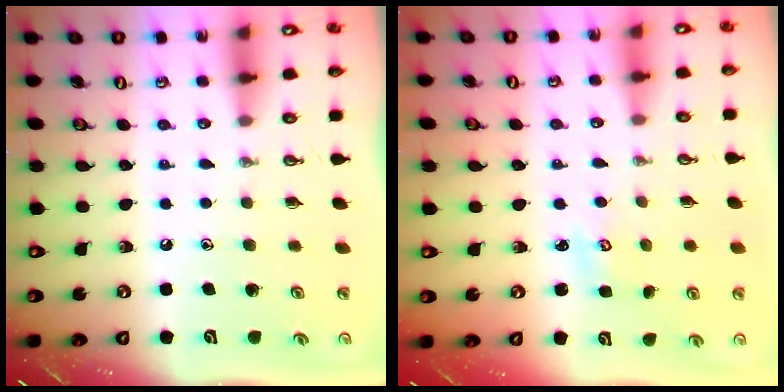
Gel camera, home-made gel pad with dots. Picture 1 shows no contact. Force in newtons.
{"total": 2.2, "press": 2.2, "slide": 0.3}